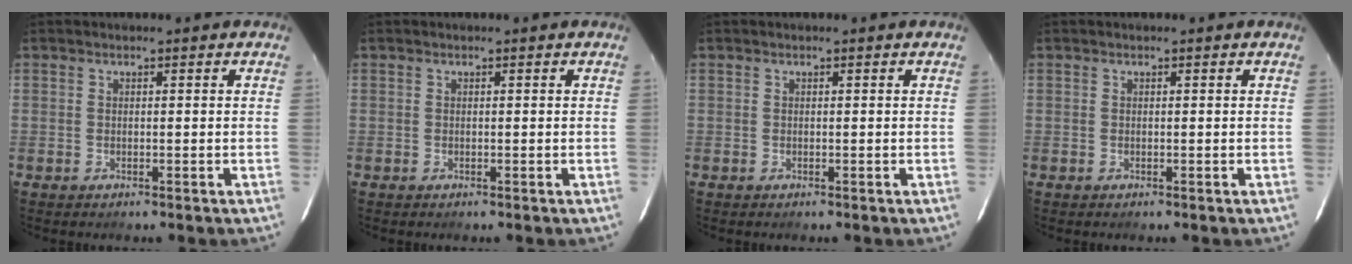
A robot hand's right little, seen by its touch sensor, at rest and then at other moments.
{"total": 0.0}
{"total": 0.0}
{"total": 0.0}